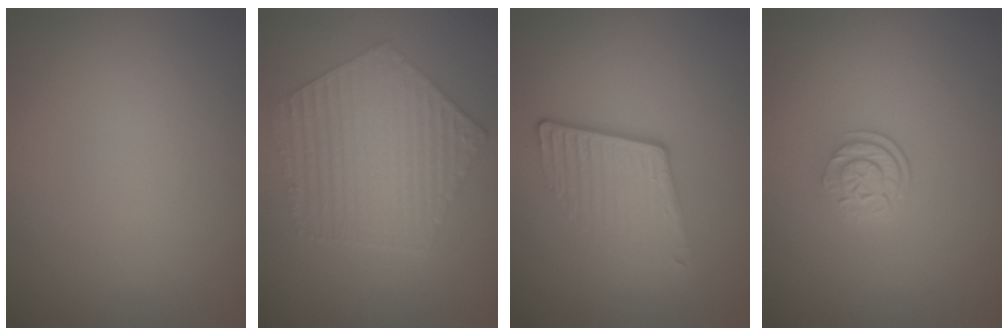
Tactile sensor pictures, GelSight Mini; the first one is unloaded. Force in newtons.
{"total": 6.3, "press": 4.9, "slide": 4.0}
{"total": 3.9, "press": 2.7, "slide": 2.8}
{"total": 2.5, "press": 1.8, "slide": 1.8}